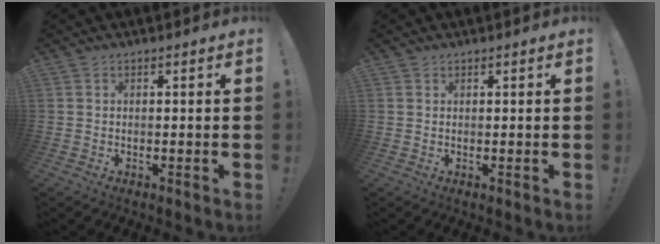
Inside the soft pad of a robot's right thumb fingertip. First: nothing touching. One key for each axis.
{"total": 0.7, "fx": 0.5, "fy": 0.4, "fz": 0.0, "tx": 0.004, "ty": -0.002, "tz": 0.010}